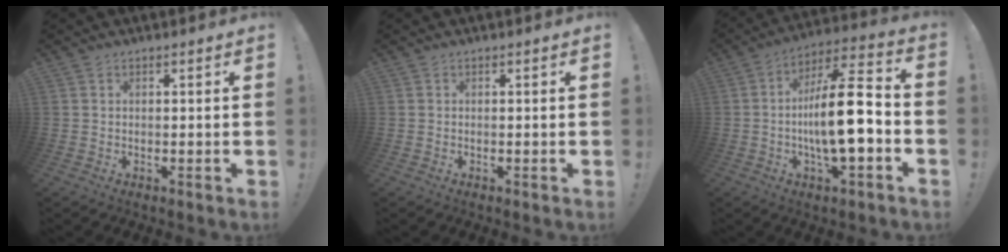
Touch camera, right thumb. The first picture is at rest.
{"total": 0.0}
{"total": 18.1, "force": [-2.8, 5.1, 17.1], "torque": [-0.296, 0.008, -0.050]}